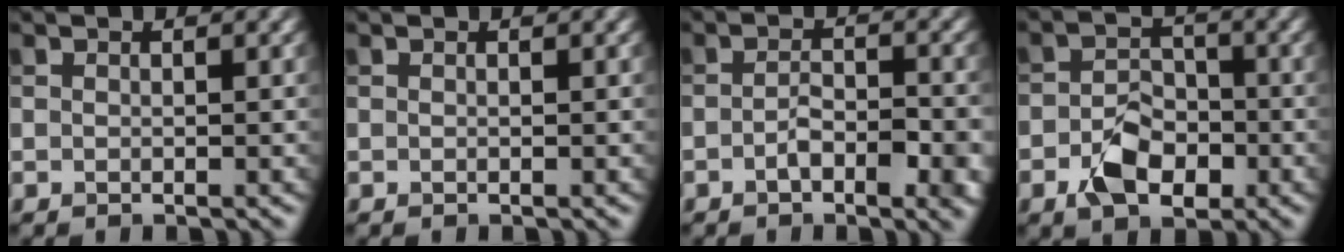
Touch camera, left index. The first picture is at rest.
{"total": 0.0}
{"total": 3.8, "force": [-1.5, 1.4, 3.2], "torque": [-0.057, -0.001, -0.025]}
{"total": 4.7, "force": [-2.2, 3.0, 2.8], "torque": [-0.050, -0.002, -0.043]}